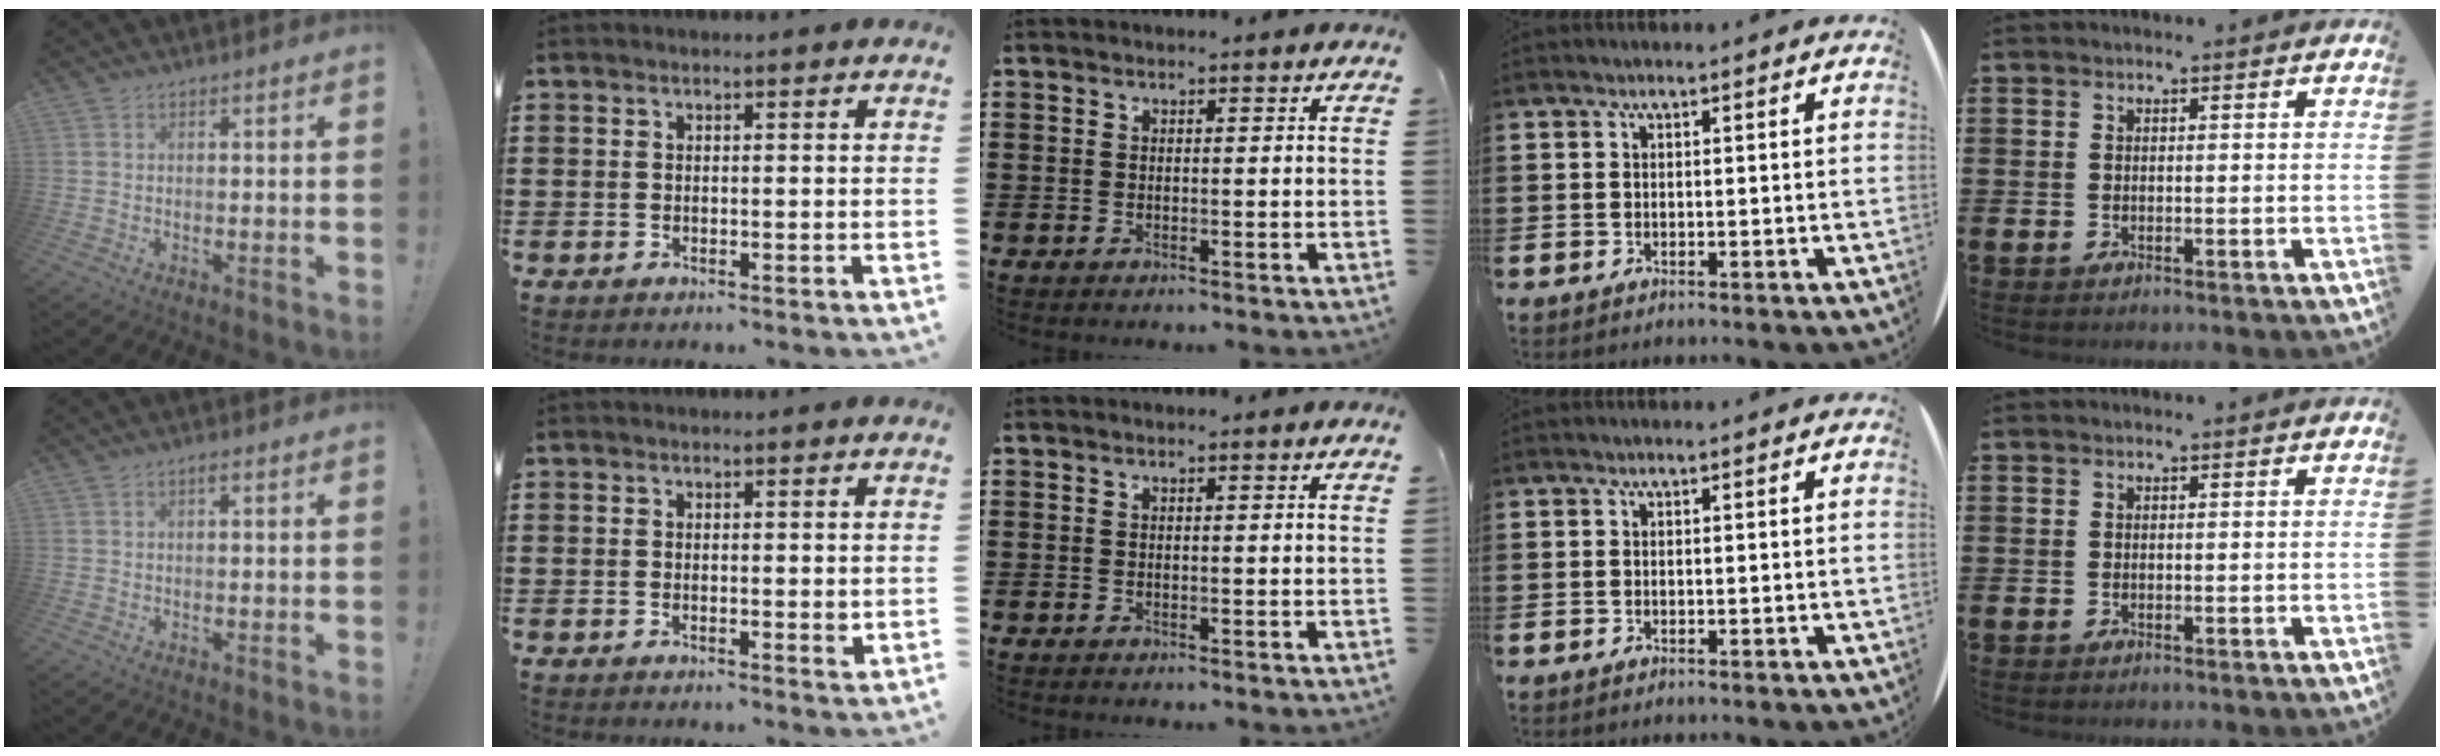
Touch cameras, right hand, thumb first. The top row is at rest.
{"thumb": {"total": 0.9, "force": [0.4, 0.3, 0.7], "torque": [-0.011, -0.001, 0.006]}, "index": {"total": 1.2, "force": [0.0, 0.4, 1.1], "torque": [-0.020, 0.001, -0.001]}}